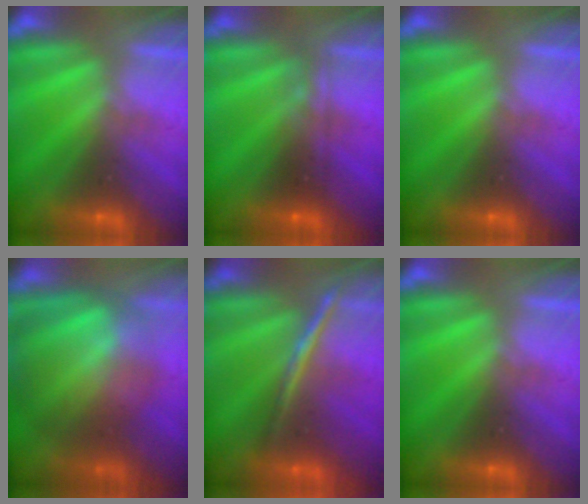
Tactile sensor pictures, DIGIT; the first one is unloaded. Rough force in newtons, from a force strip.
{"total": 2.3}
{"total": 0.0}
{"total": 7.2}
{"total": 1.9}
{"total": 0.0}